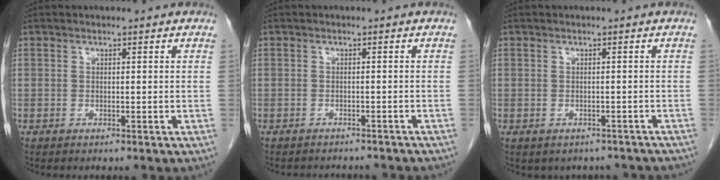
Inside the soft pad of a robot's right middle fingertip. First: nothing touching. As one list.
[{"total": 6.7, "force": [-6.1, 1.8, 1.9], "torque": [-0.021, 0.000, -0.067]}, {"total": 5.6, "force": [-4.7, 2.8, 1.1], "torque": [-0.009, 0.012, -0.046]}]